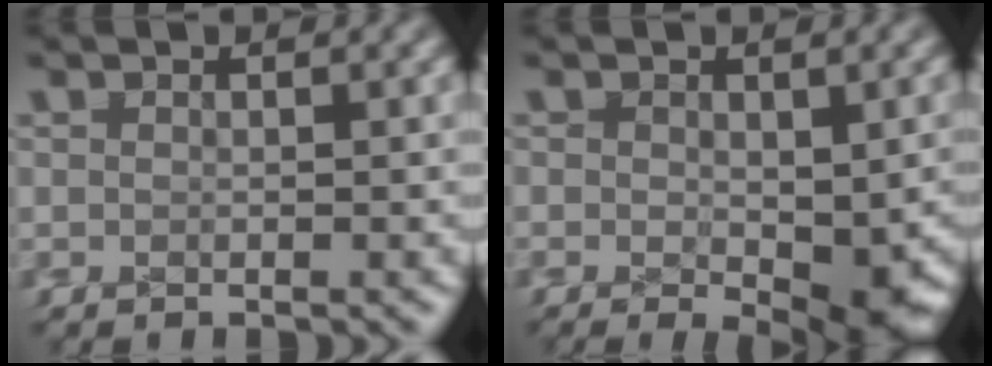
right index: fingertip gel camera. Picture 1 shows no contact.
{"total": 3.4, "force": [-1.2, 1.4, 2.9], "torque": [-0.047, -0.027, -0.008]}